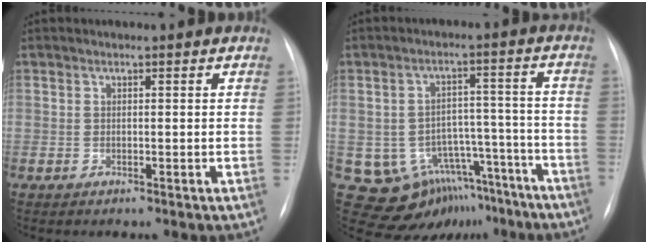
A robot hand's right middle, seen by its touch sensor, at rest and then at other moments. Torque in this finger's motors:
{"motor_torque": [-0.43, -0.54, -0.08, -0.02]}